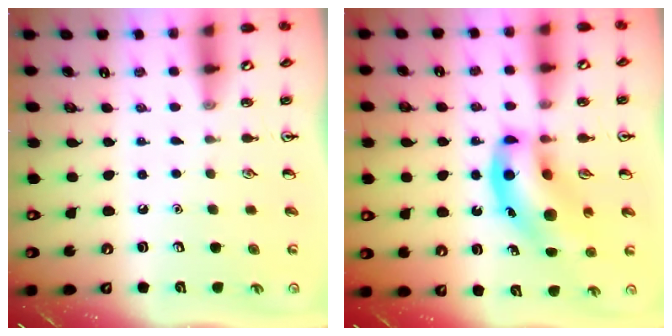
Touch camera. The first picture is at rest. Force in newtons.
{"total": 15.2, "press": 14.6, "slide": 4.0}